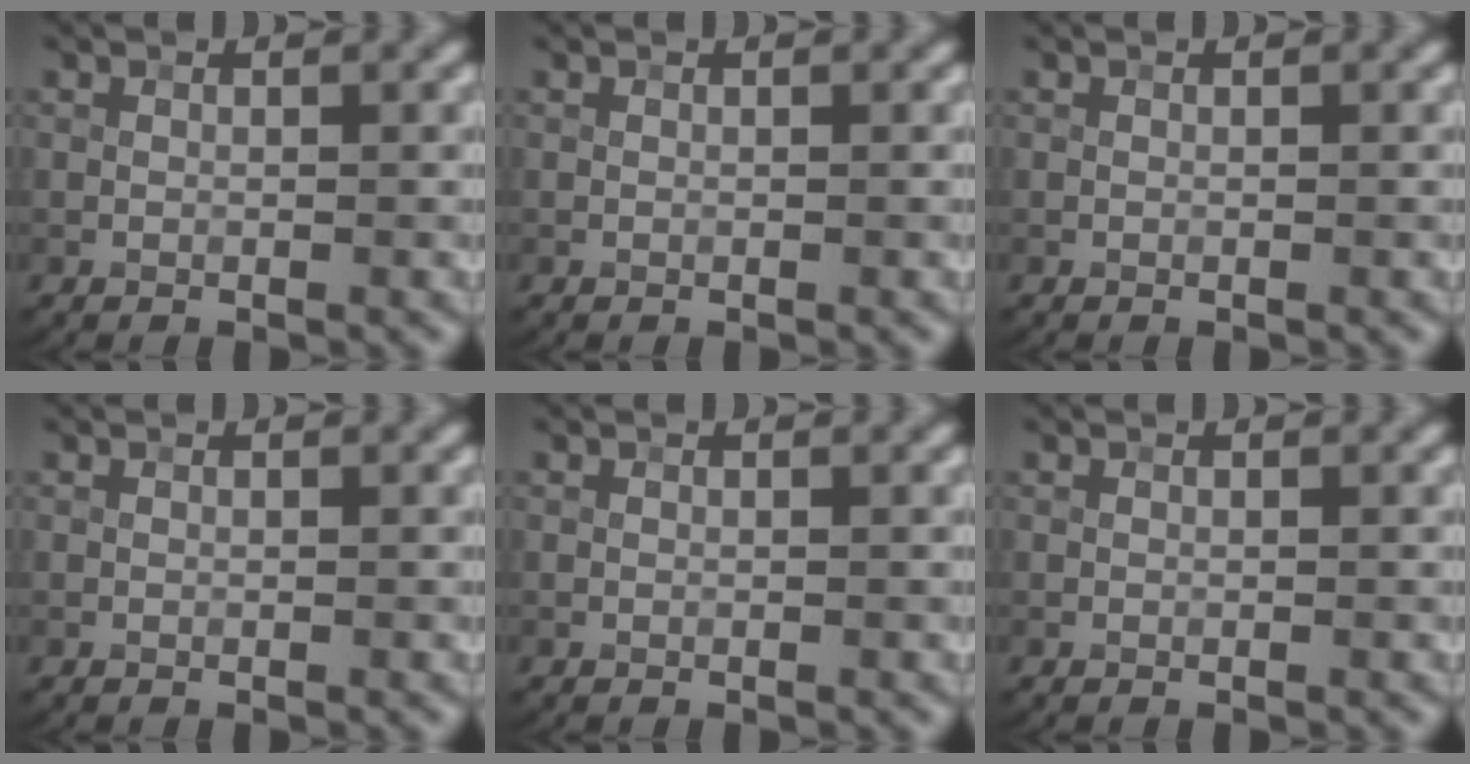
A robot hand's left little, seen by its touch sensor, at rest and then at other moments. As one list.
[{"total": 0.0}, {"total": 0.0}, {"total": 0.0}, {"total": 0.0}, {"total": 0.0}]